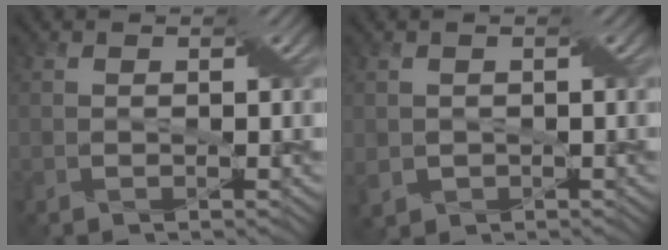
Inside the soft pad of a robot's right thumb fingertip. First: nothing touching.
{"total": 2.0, "force": [-0.1, 1.9, 0.4], "torque": [-0.025, -0.010, -0.002]}